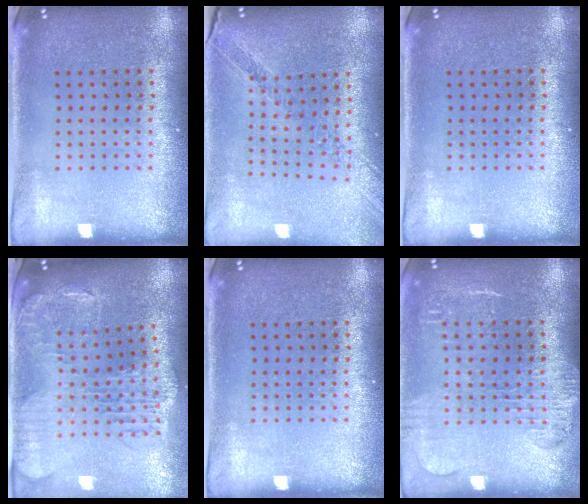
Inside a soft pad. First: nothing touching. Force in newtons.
{"total": 1.1, "press": 1.1, "slide": 0.2}
{"total": 0.0}
{"total": 1.9, "press": 1.8, "slide": 0.7}
{"total": 0.0}
{"total": 1.7, "press": 1.5, "slide": 0.8}